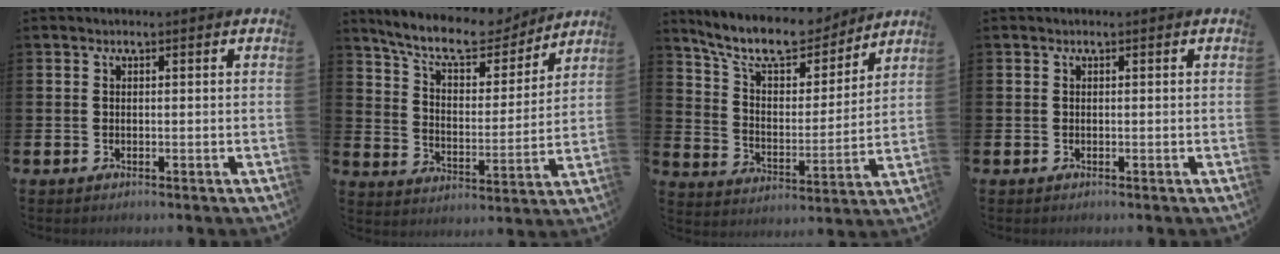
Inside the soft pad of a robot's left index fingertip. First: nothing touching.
{"total": 10.2, "force": [9.1, 2.7, 3.8], "torque": [-0.101, -0.057, 0.159]}
{"total": 11.0, "force": [9.8, 3.2, 4.0], "torque": [-0.110, -0.063, 0.172]}
{"total": 0.0}